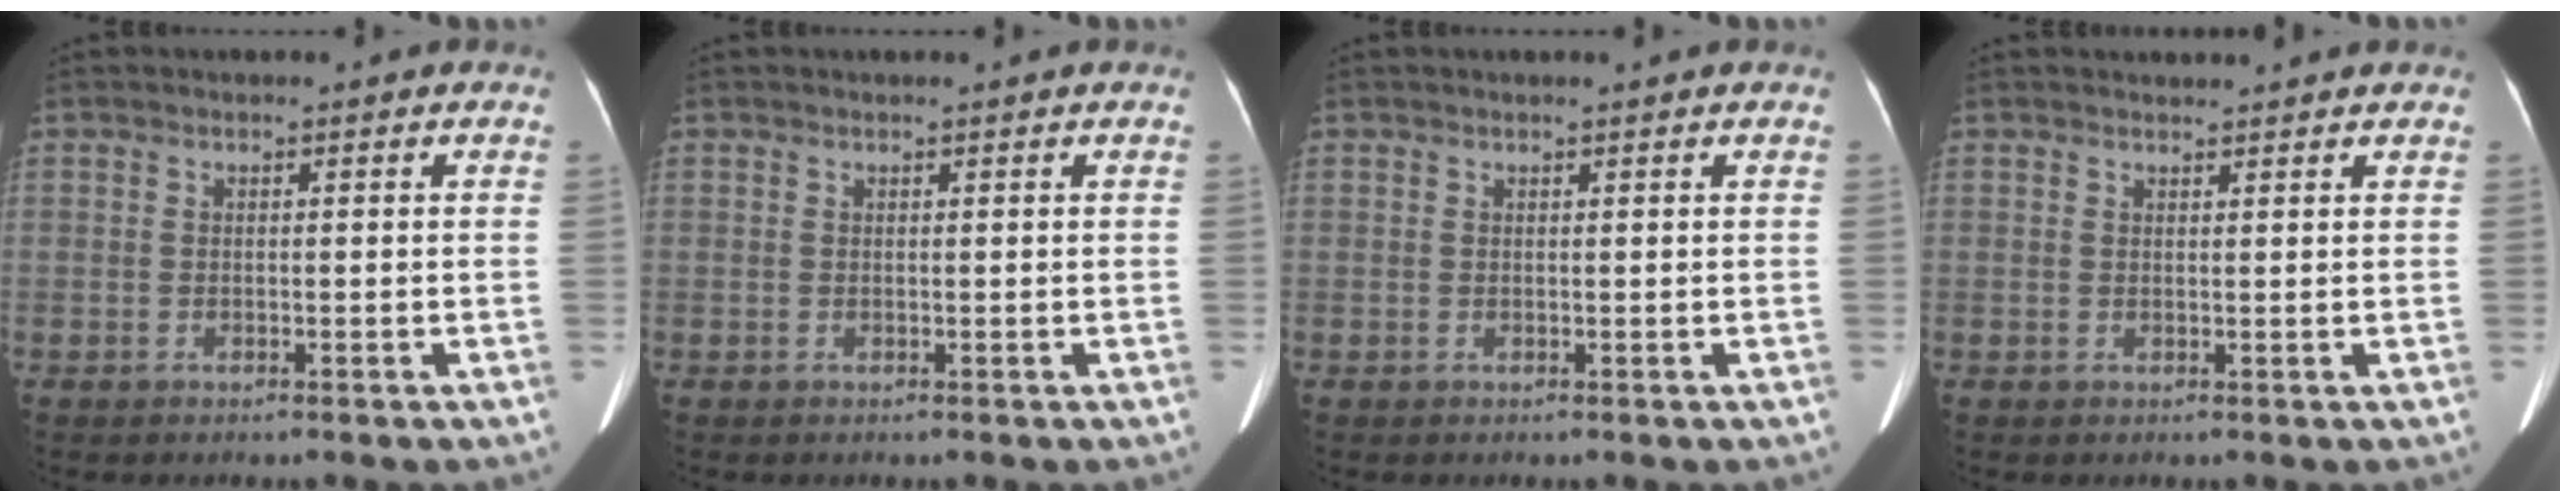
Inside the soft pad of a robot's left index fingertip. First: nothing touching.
{"total": 0.9, "force": [0.8, -0.1, 0.4], "torque": [-0.006, 0.009, 0.014]}
{"total": 1.2, "force": [1.0, -0.1, 0.6], "torque": [-0.008, 0.010, 0.018]}
{"total": 2.7, "force": [2.7, 0.2, 0.4], "torque": [-0.010, 0.016, 0.034]}